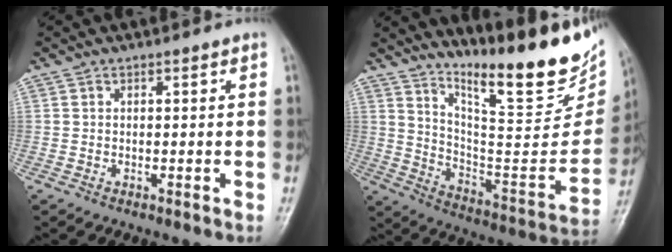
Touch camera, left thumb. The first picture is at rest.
{"total": 23.6, "force": [17.6, 5.5, 14.8], "torque": [-0.183, -0.112, 0.277]}